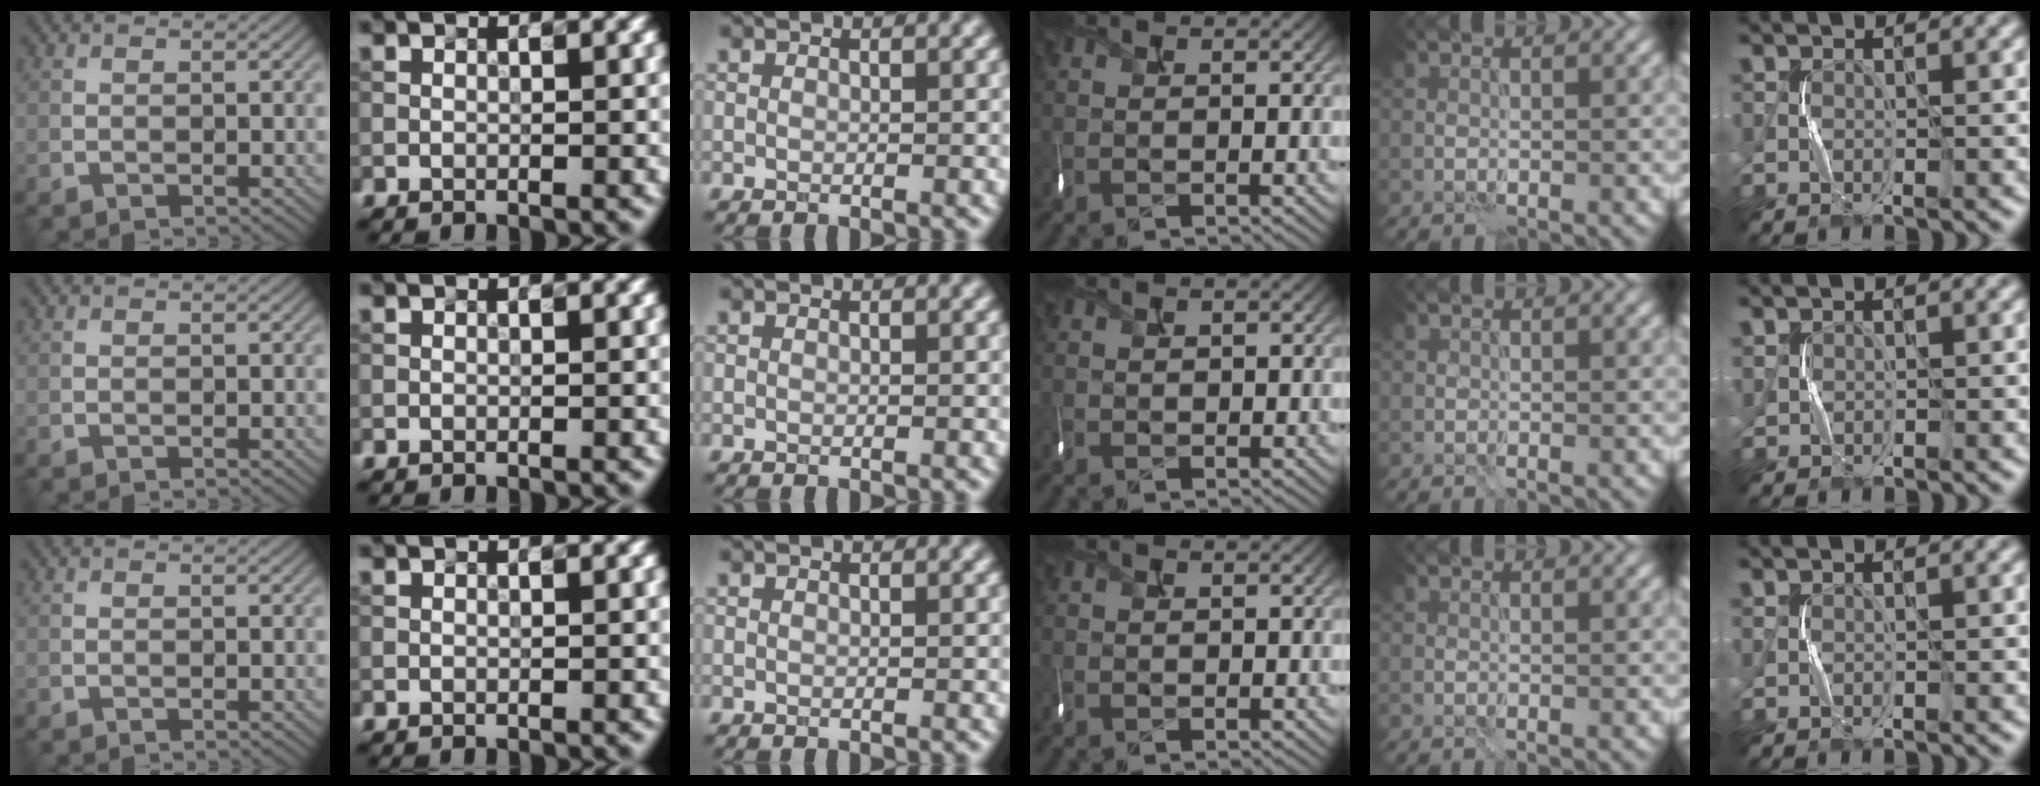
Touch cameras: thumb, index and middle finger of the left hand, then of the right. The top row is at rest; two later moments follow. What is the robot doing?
{"motion": "shake", "object": "tambourine"}